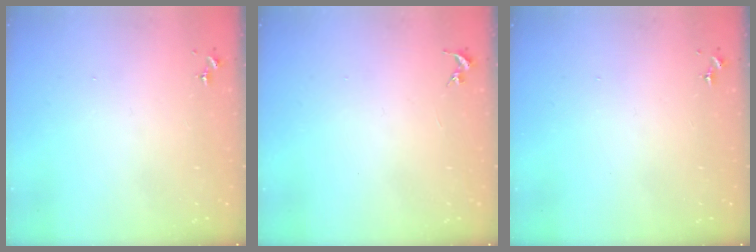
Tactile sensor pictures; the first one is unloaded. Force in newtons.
{"total": 0.0}
{"total": 0.0}